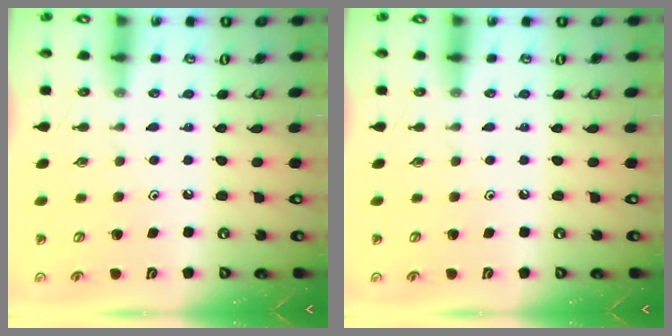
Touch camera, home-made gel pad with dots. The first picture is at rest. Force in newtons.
{"total": 0.0}